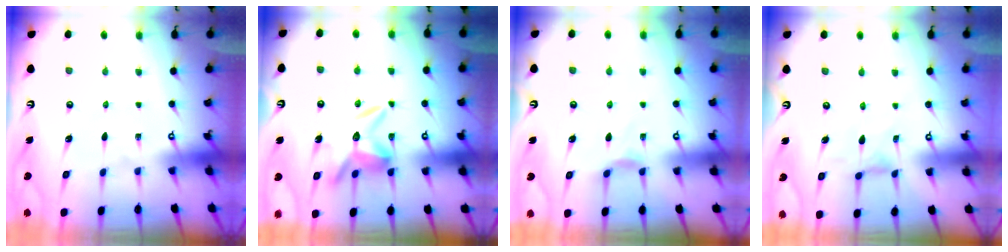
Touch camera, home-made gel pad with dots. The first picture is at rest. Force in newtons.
{"total": 10.8, "press": 10.8, "slide": 0.9}
{"total": 3.0, "press": 3.0, "slide": 0.5}
{"total": 1.2, "press": 1.2, "slide": 0.3}